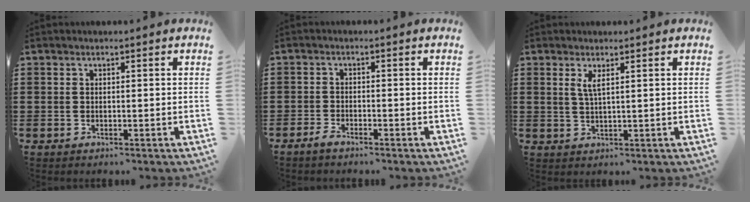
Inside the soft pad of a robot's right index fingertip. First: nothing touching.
{"total": 1.6, "force": [-1.4, 0.3, 0.5], "torque": [-0.019, -0.002, -0.031]}
{"total": 2.4, "force": [1.2, 0.5, 2.0], "torque": [-0.043, 0.001, 0.020]}